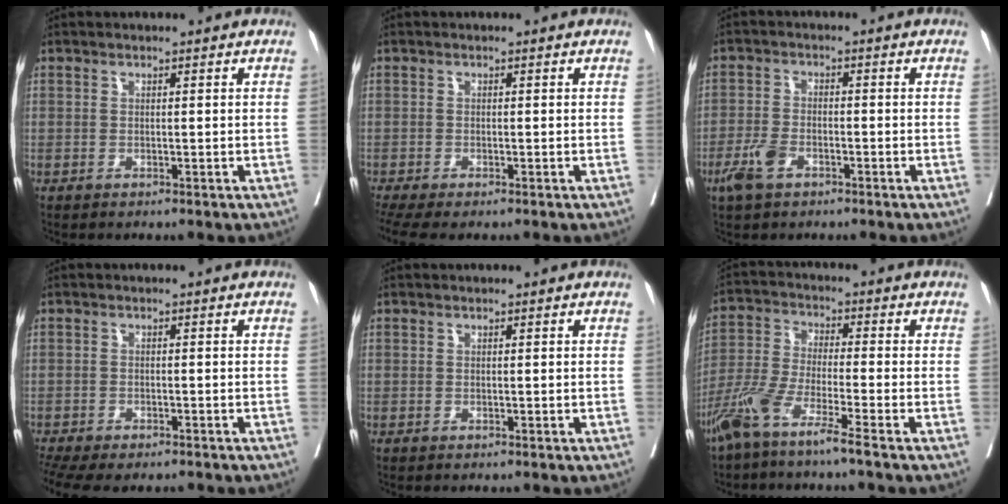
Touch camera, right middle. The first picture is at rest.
{"total": 5.1, "force": [-3.9, 1.3, 3.0], "torque": [-0.054, -0.010, -0.066]}
{"total": 4.4, "force": [-2.6, 2.1, 2.9], "torque": [-0.068, -0.001, -0.050]}
{"total": 10.6, "force": [-8.6, 3.5, 5.0], "torque": [-0.109, -0.005, -0.119]}
{"total": 0.0}
{"total": 7.8, "force": [-5.6, -0.4, 5.5], "torque": [-0.118, -0.020, -0.120]}